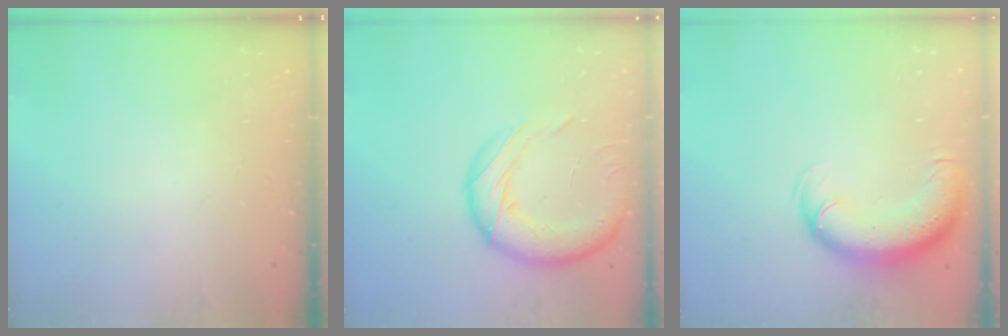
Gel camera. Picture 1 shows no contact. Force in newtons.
{"total": 17.5, "press": 17.1, "slide": 3.9}
{"total": 11.0, "press": 10.6, "slide": 2.8}